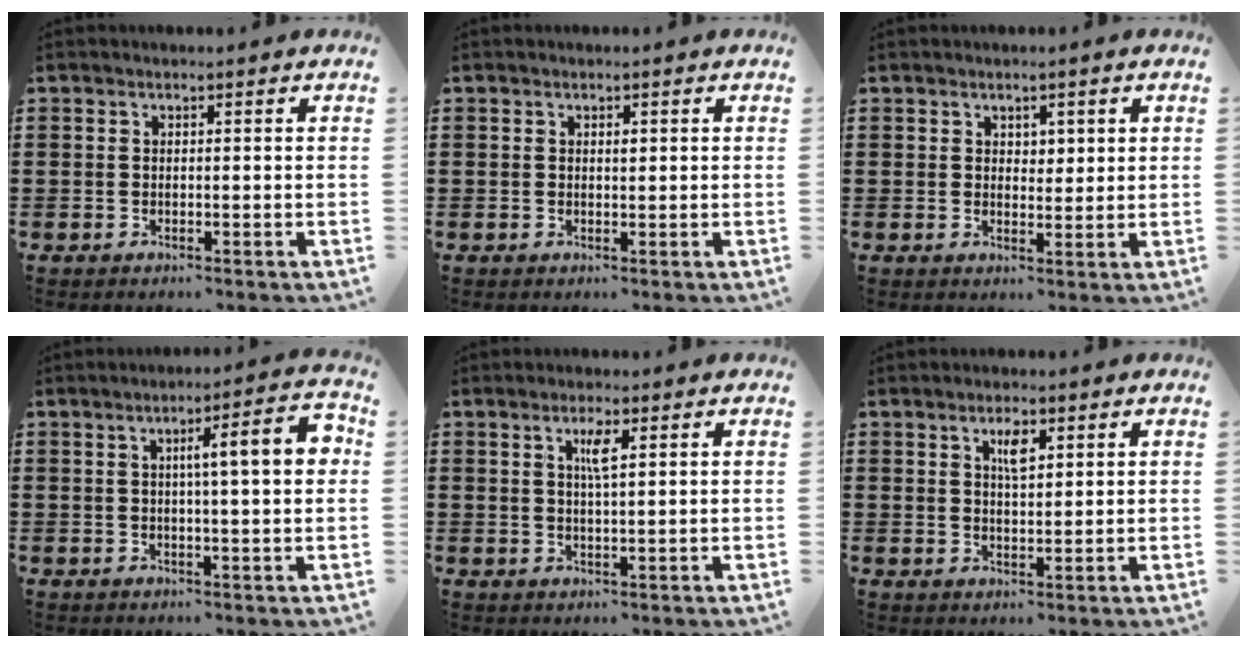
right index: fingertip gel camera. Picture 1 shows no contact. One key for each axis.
{"total": 0.8, "fx": 0.3, "fy": 0.4, "fz": 0.6, "tx": -0.005, "ty": -0.003, "tz": 0.003}
{"total": 1.8, "fx": 1.3, "fy": 1.2, "fz": 0.5, "tx": -0.014, "ty": 0.008, "tz": 0.025}
{"total": 8.4, "fx": 1.6, "fy": 1.2, "fz": 8.1, "tx": -0.121, "ty": -0.007, "tz": 0.013}
{"total": 2.9, "fx": 1.2, "fy": 0.4, "fz": 2.6, "tx": -0.047, "ty": -0.001, "tz": 0.016}
{"total": 3.2, "fx": 1.6, "fy": 1.1, "fz": 2.6, "tx": -0.041, "ty": -0.001, "tz": 0.022}